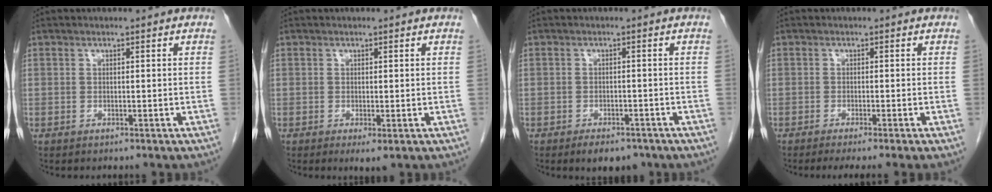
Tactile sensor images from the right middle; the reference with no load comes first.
{"total": 1.7, "force": [-0.5, 0.4, 1.6], "torque": [-0.024, -0.006, -0.004]}
{"total": 5.0, "force": [-3.8, 2.2, 2.4], "torque": [-0.032, -0.003, -0.050]}
{"total": 5.0, "force": [-3.8, -0.8, 3.1], "torque": [-0.035, -0.012, -0.060]}